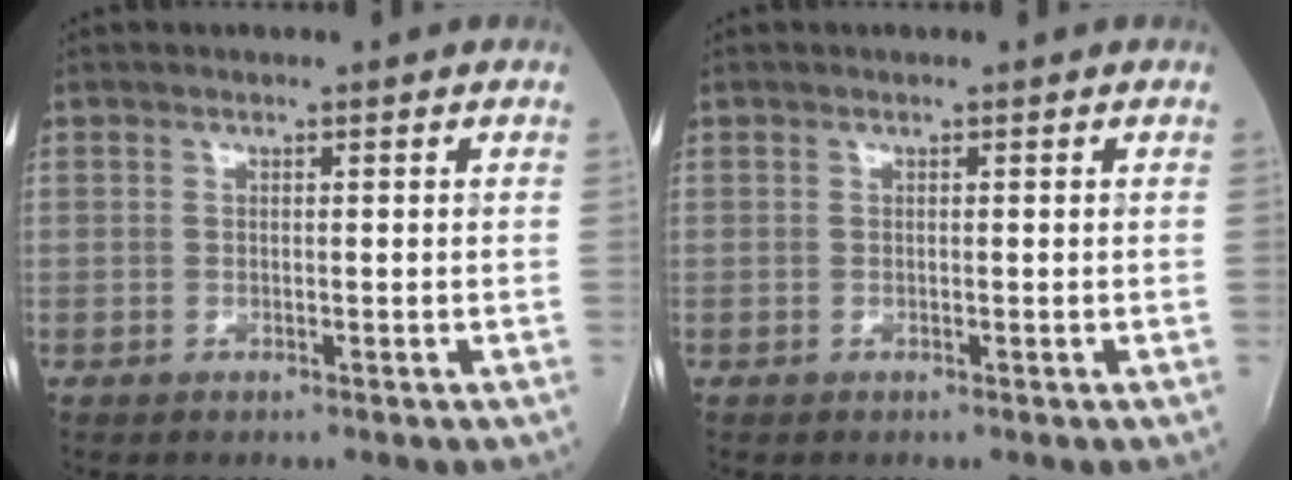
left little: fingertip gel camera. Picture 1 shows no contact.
{"total": 0.0}